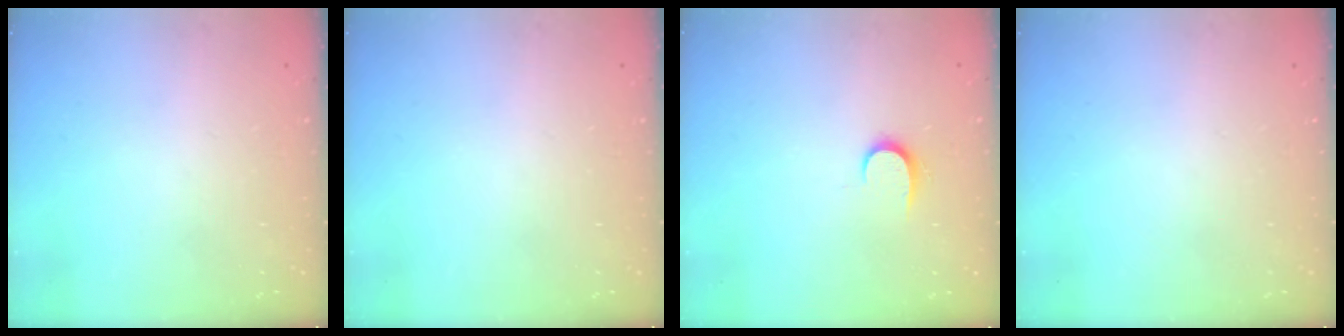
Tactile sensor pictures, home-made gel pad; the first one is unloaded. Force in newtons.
{"total": 0.0}
{"total": 6.2, "press": 6.1, "slide": 0.6}
{"total": 0.0}